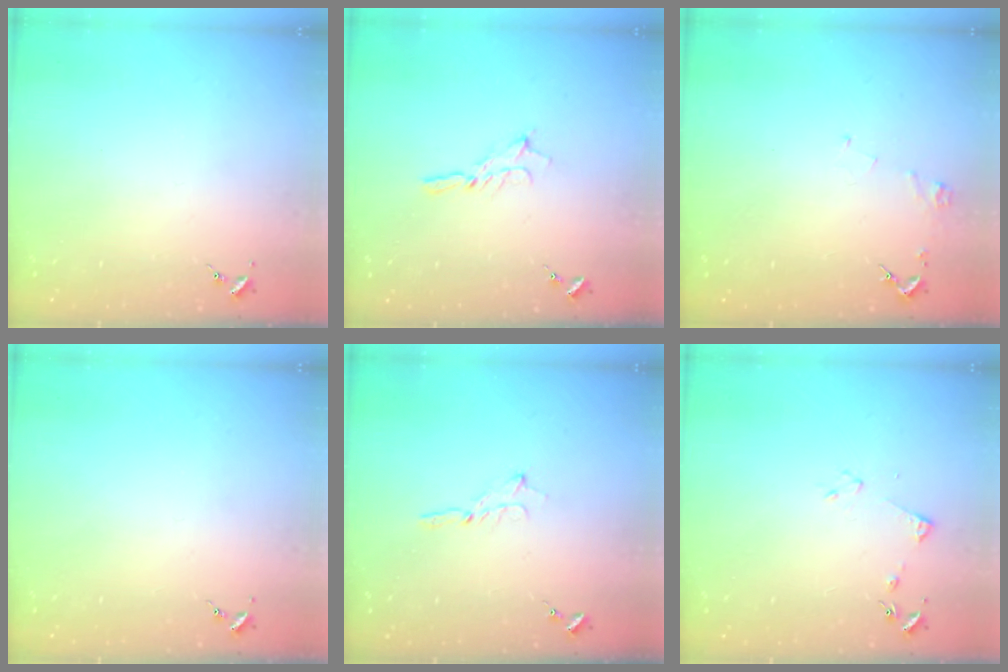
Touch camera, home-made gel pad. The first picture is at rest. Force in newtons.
{"total": 5.6, "press": 5.6, "slide": 0.2}
{"total": 3.7, "press": 3.7, "slide": 0.5}
{"total": 0.0}
{"total": 2.3, "press": 2.3, "slide": 0.2}
{"total": 4.5, "press": 4.5, "slide": 0.6}